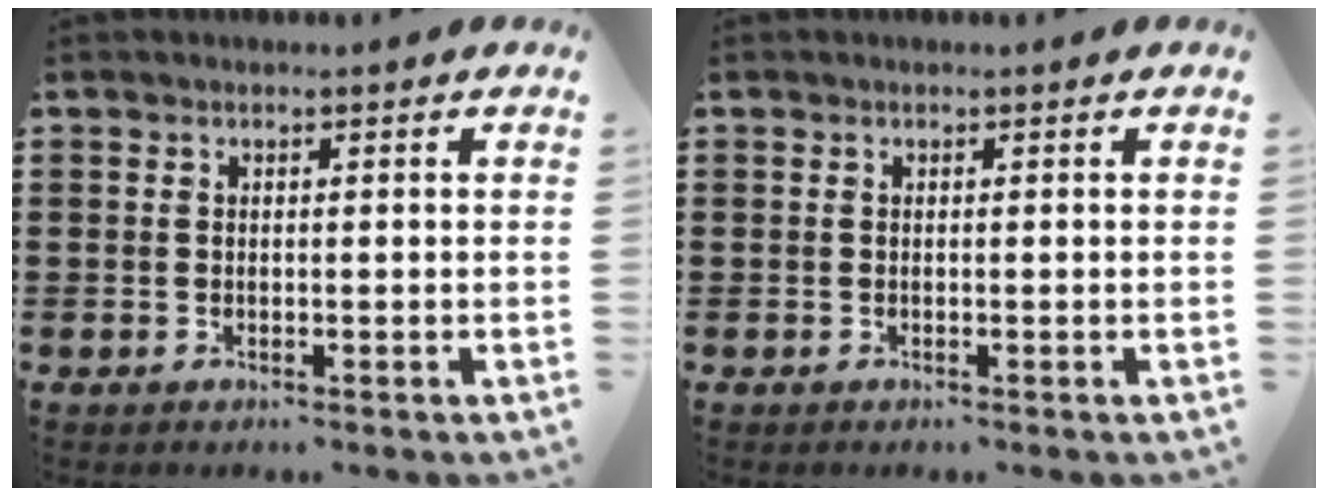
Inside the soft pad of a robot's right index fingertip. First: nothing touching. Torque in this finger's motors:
{"motor_torque": [0.78, 0.30, -0.02, 0.01]}